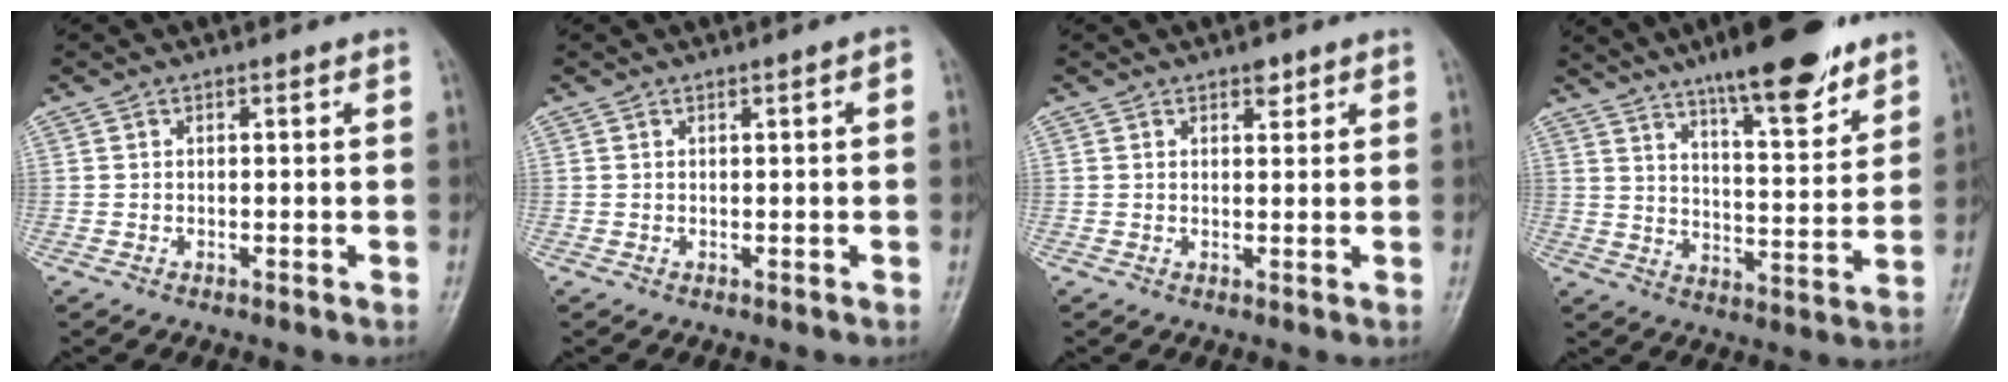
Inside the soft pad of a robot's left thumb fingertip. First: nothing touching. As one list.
[{"total": 1.2, "force": [0.2, 0.1, 1.2], "torque": [-0.019, 0.002, 0.002]}, {"total": 1.9, "force": [1.3, 1.0, 1.0], "torque": [-0.005, -0.006, 0.017]}, {"total": 16.3, "force": [11.6, 4.1, 10.8], "torque": [-0.130, -0.060, 0.181]}]